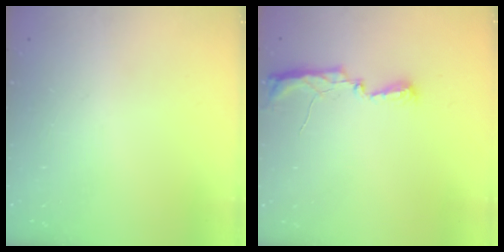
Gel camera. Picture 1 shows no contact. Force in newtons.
{"total": 6.4, "press": 6.3, "slide": 0.8}